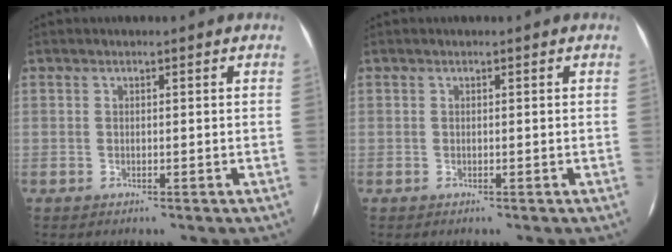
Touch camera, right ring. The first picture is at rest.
{"total": 0.0}